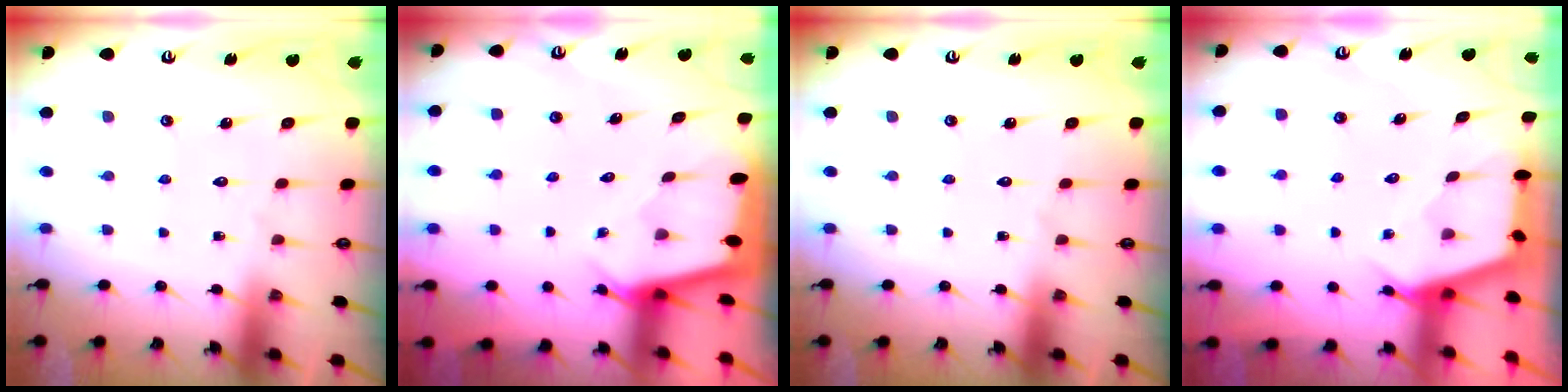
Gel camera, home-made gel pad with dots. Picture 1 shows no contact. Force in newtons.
{"total": 2.3, "press": 2.3, "slide": 0.2}
{"total": 0.0}
{"total": 2.9, "press": 2.9, "slide": 0.4}